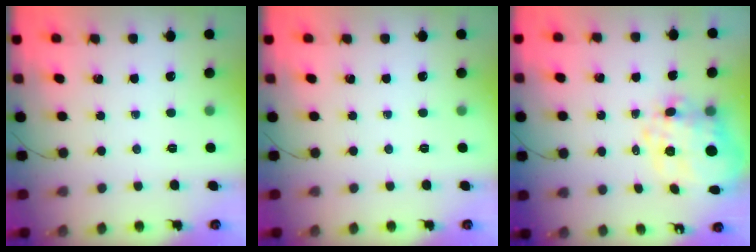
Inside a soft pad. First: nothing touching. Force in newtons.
{"total": 0.0}
{"total": 7.8, "press": 7.1, "slide": 3.4}